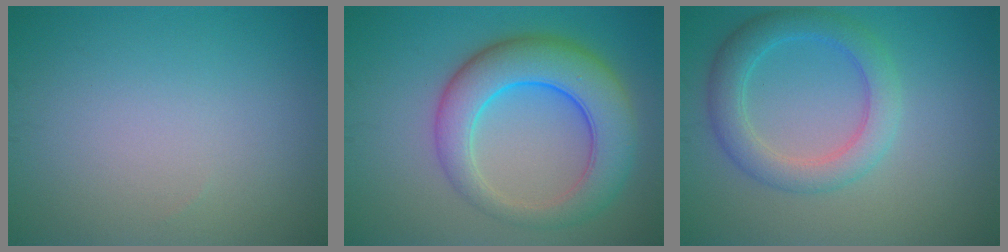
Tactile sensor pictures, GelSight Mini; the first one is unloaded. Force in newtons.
{"total": 8.2, "press": 8.2, "slide": 0.1}
{"total": 4.3, "press": 4.3, "slide": 0.1}